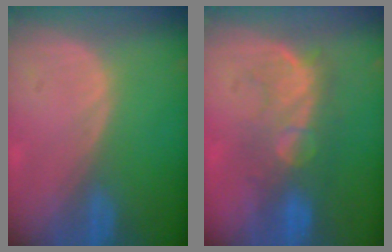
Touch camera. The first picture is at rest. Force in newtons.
{"total": 7.9, "press": 7.7, "slide": 1.3}